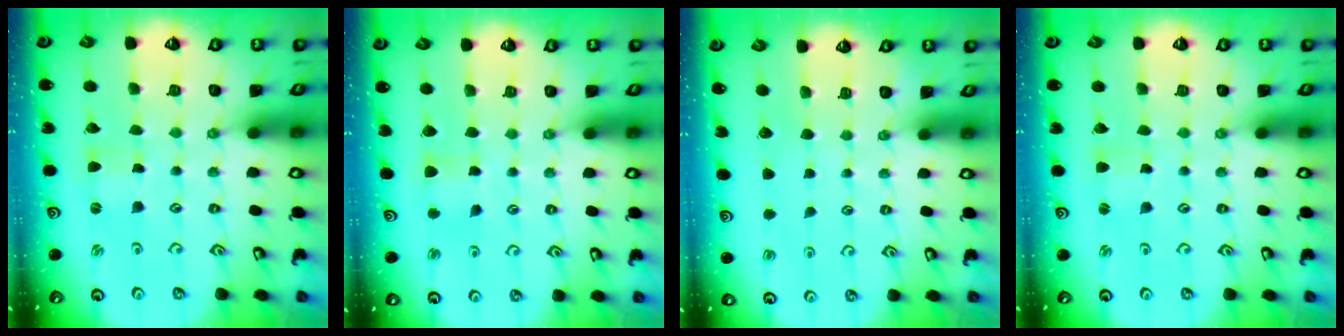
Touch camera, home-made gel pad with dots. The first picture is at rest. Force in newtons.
{"total": 4.7, "press": 4.6, "slide": 0.7}
{"total": 0.0}
{"total": 1.8, "press": 1.7, "slide": 0.3}